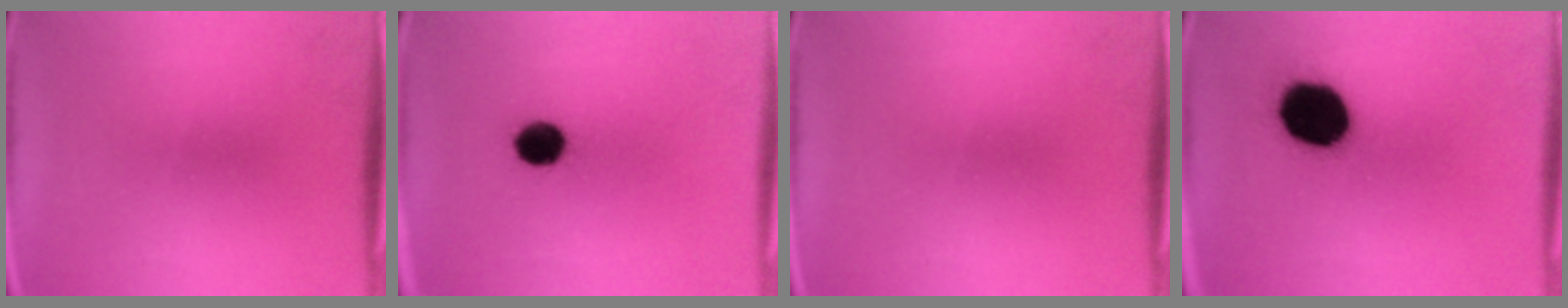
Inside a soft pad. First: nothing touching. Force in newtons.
{"total": 7.0}
{"total": 0.0}
{"total": 16.9}